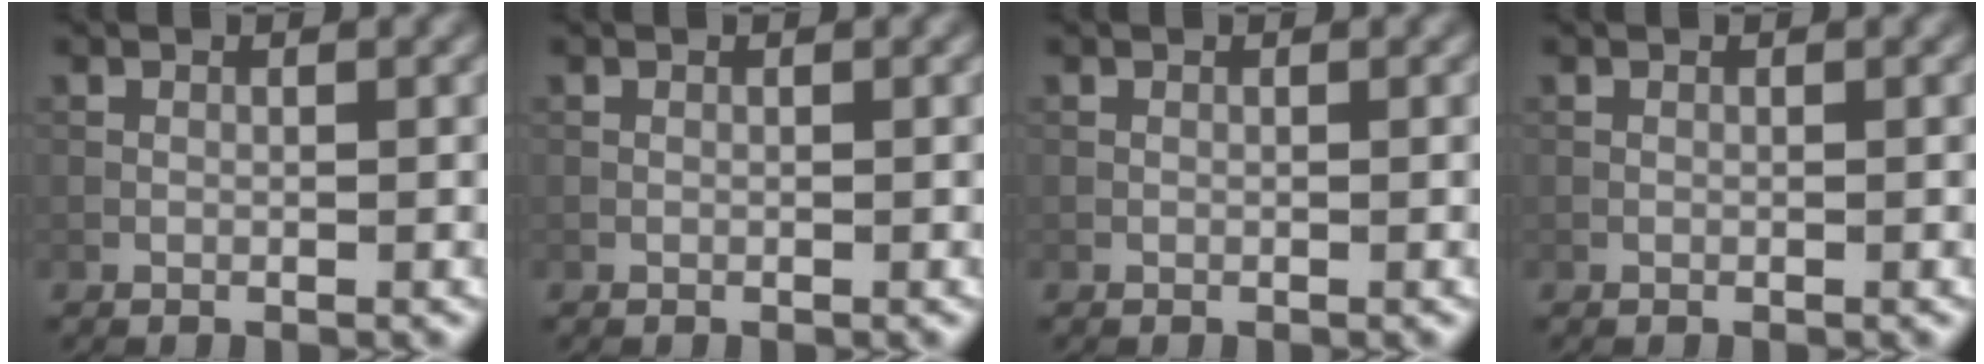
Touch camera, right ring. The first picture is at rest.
{"total": 0.0}
{"total": 0.0}
{"total": 0.0}